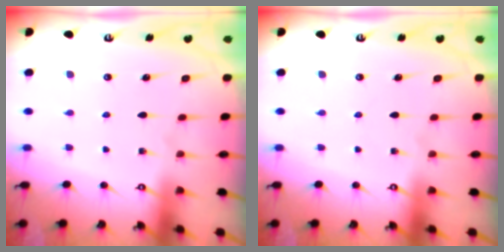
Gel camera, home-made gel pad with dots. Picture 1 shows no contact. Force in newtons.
{"total": 0.0}